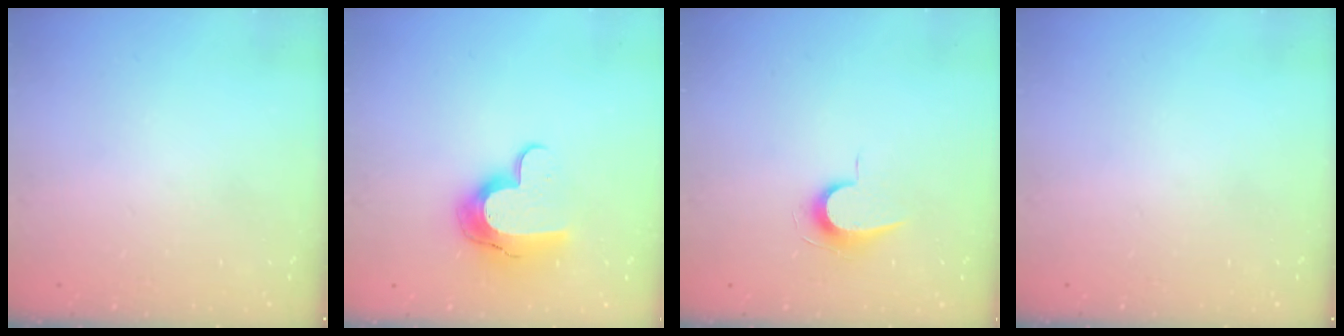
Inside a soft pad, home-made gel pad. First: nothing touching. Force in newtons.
{"total": 11.9, "press": 11.9, "slide": 0.6}
{"total": 7.1, "press": 7.0, "slide": 0.7}
{"total": 0.0}